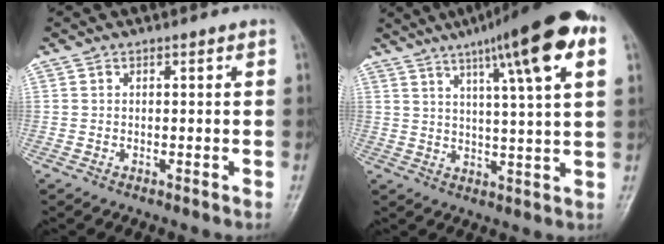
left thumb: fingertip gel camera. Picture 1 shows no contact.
{"total": 17.4, "force": [8.3, 2.4, 15.1], "torque": [-0.217, -0.004, 0.118]}